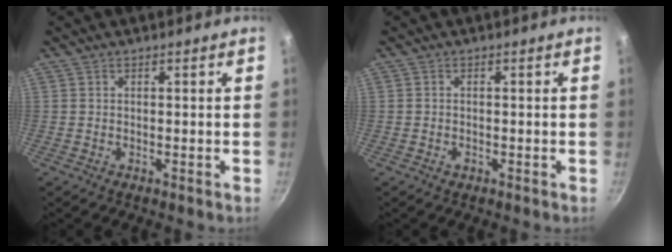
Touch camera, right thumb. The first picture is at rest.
{"total": 0.9, "force": [-0.5, 0.6, 0.5], "torque": [-0.008, 0.001, -0.008]}